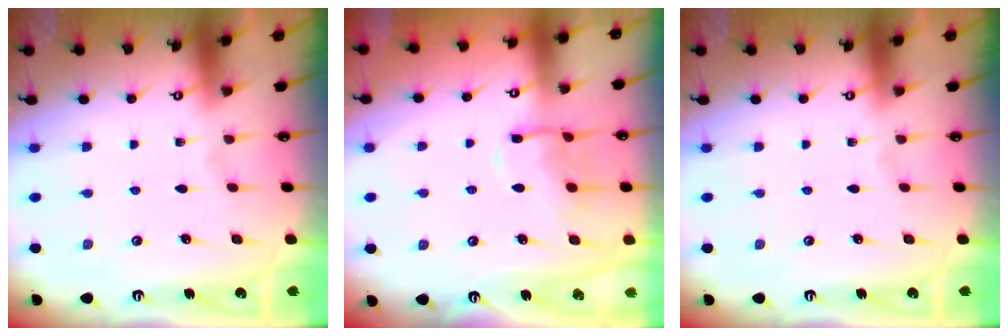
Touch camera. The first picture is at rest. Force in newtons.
{"total": 10.2, "press": 10.2, "slide": 1.1}
{"total": 0.0}